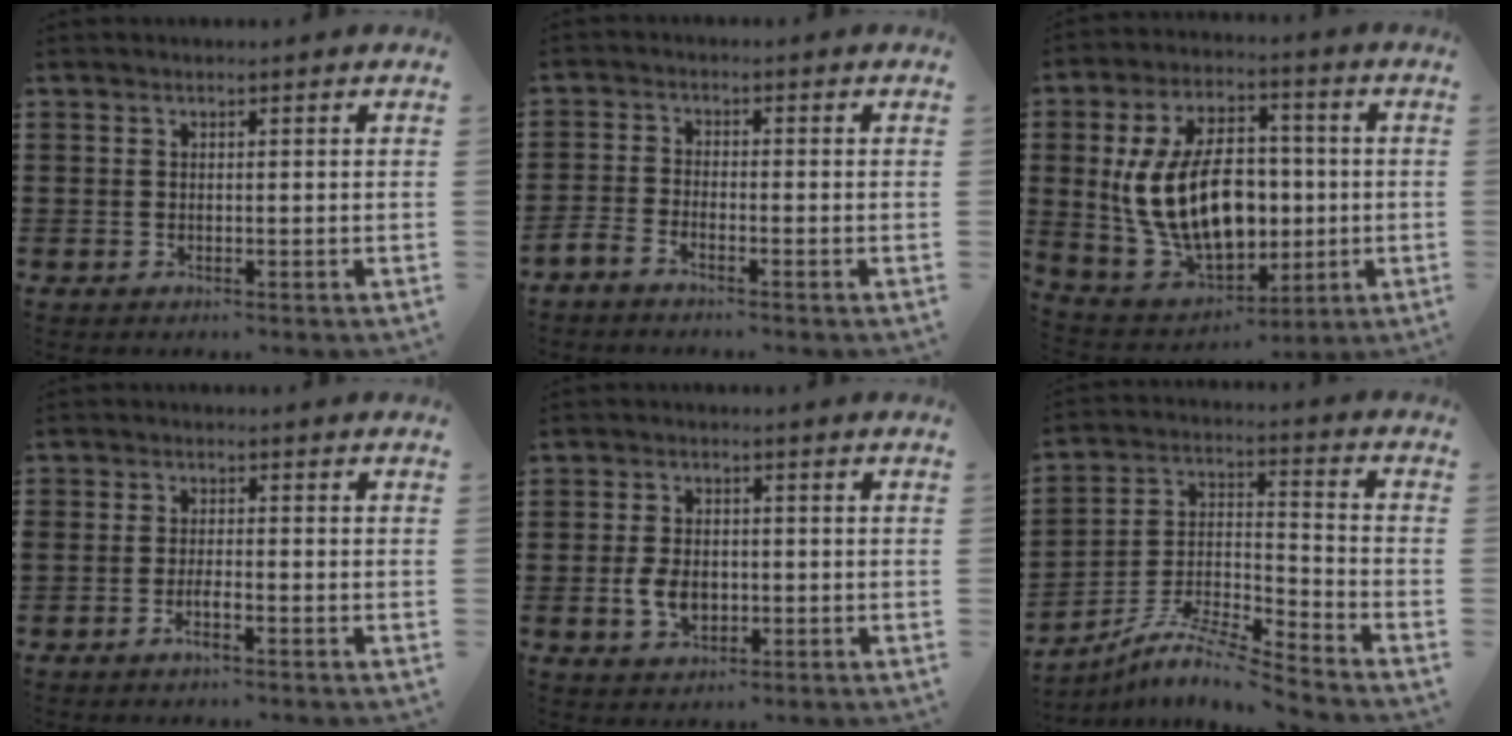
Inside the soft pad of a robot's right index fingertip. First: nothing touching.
{"total": 1.8, "force": [-1.8, 0.1, 0.3], "torque": [-0.016, 0.001, -0.038]}
{"total": 14.8, "force": [0.2, 9.1, 11.7], "torque": [-0.248, 0.001, 0.007]}
{"total": 2.3, "force": [-1.4, 0.6, 1.7], "torque": [-0.037, 0.000, -0.028]}
{"total": 4.8, "force": [-0.9, 3.1, 3.5], "torque": [-0.082, -0.002, -0.018]}
{"total": 7.7, "force": [-7.2, 0.1, 2.7], "torque": [-0.062, -0.008, -0.146]}